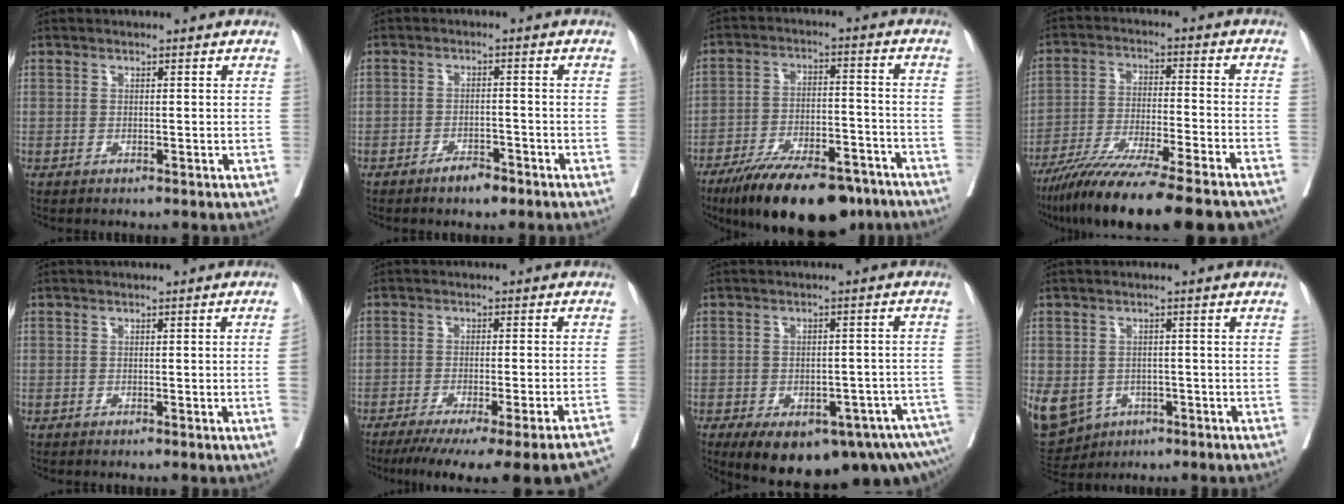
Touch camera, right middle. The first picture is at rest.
{"total": 3.0, "force": [-2.3, 1.1, 1.7], "torque": [-0.025, 0.004, -0.035]}
{"total": 18.7, "force": [-14.5, 5.7, 10.3], "torque": [-0.143, 0.004, -0.227]}
{"total": 21.7, "force": [-17.8, 1.5, 12.3], "torque": [-0.167, -0.038, -0.278]}
{"total": 2.4, "force": [-0.5, -0.3, 2.3], "torque": [-0.031, 0.004, -0.004]}
{"total": 23.7, "force": [-20.6, 0.6, 11.8], "torque": [-0.109, -0.045, -0.265]}
{"total": 19.7, "force": [-13.3, 7.3, 12.6], "torque": [-0.155, 0.000, -0.164]}
{"total": 23.3, "force": [-8.9, 19.3, 9.7], "torque": [-0.346, -0.013, -0.118]}